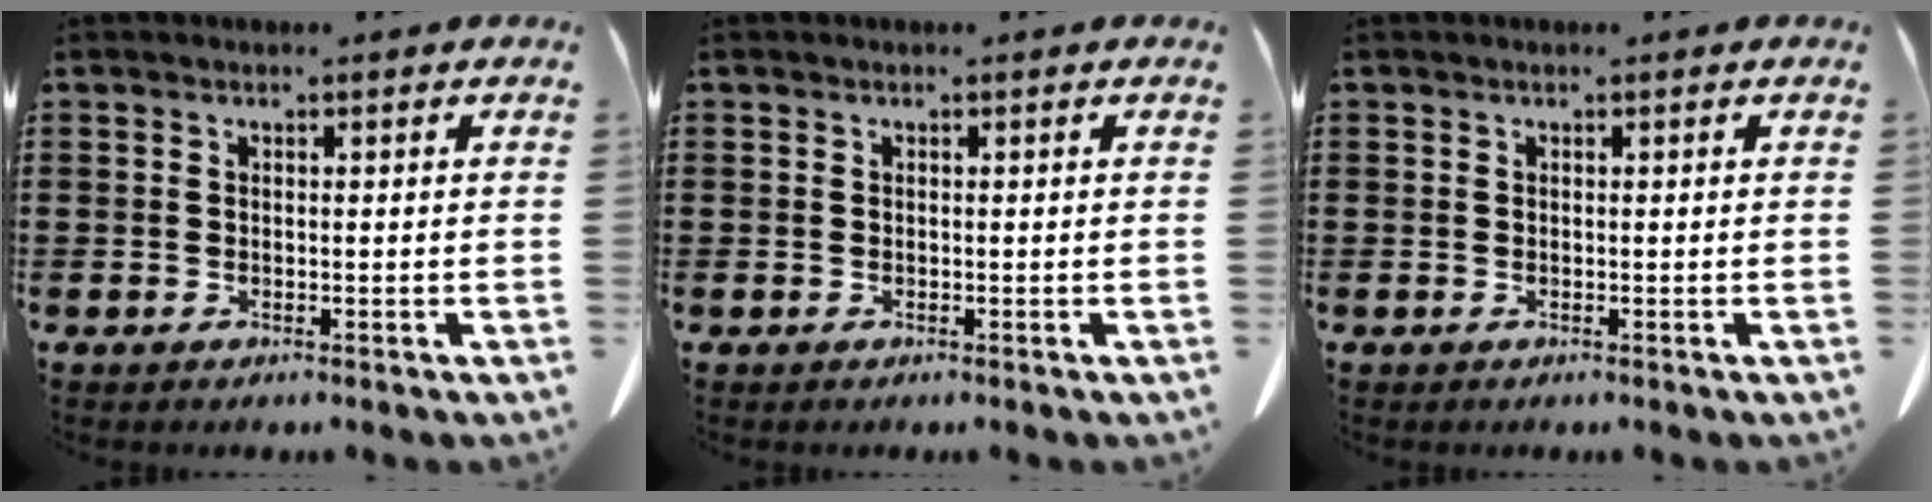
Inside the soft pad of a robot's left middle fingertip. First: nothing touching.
{"total": 0.0}
{"total": 0.0}